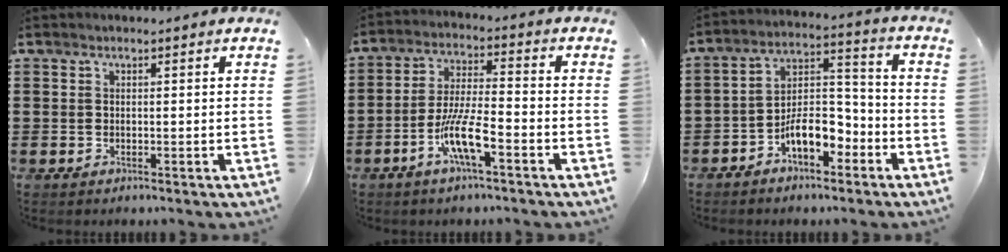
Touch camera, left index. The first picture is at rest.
{"total": 8.1, "force": [-4.1, 1.4, 6.8], "torque": [-0.143, -0.002, -0.081]}
{"total": 8.3, "force": [-5.3, 3.9, 5.1], "torque": [-0.102, 0.017, -0.102]}